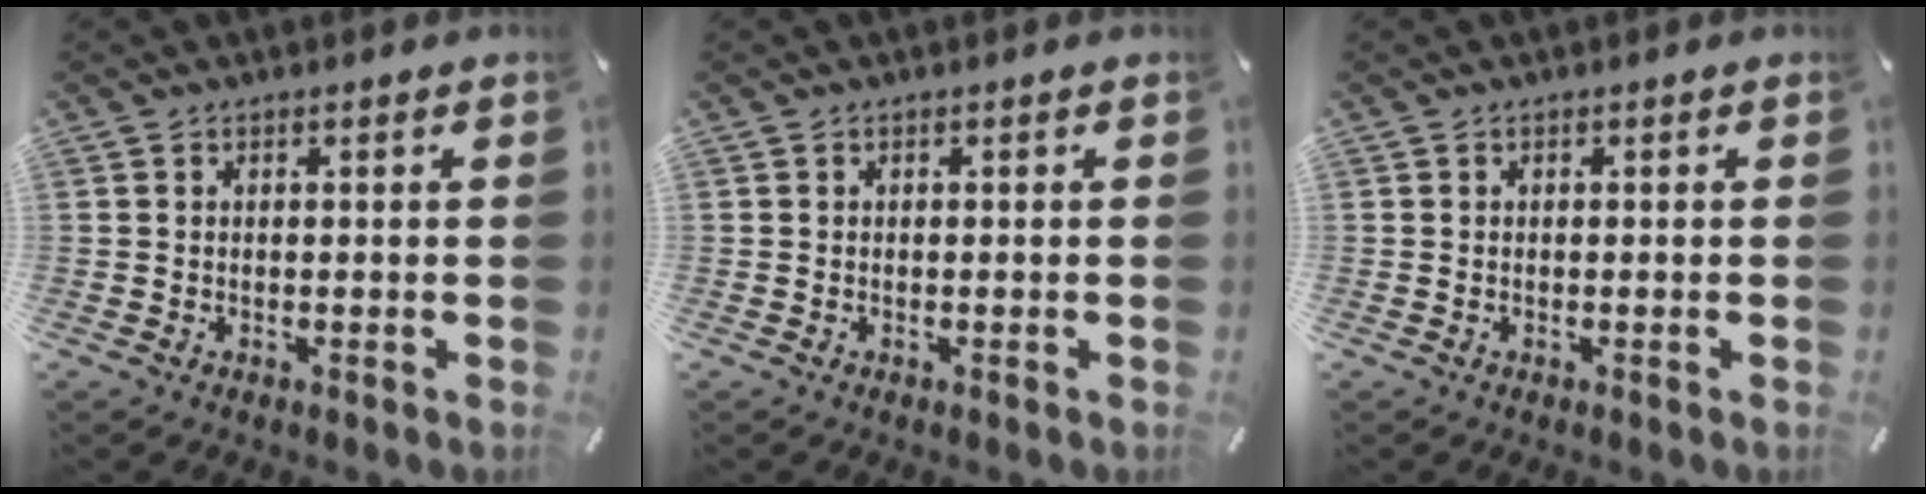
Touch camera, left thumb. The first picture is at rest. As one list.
[{"total": 0.0}, {"total": 0.0}]